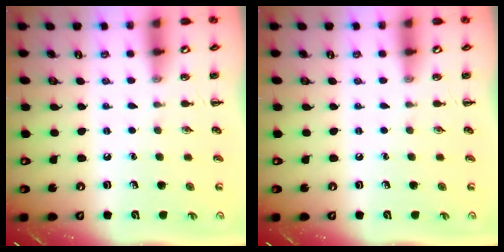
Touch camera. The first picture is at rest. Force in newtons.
{"total": 0.0}